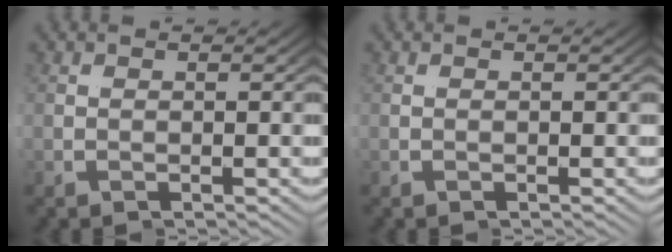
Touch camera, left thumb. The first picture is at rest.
{"total": 0.0}